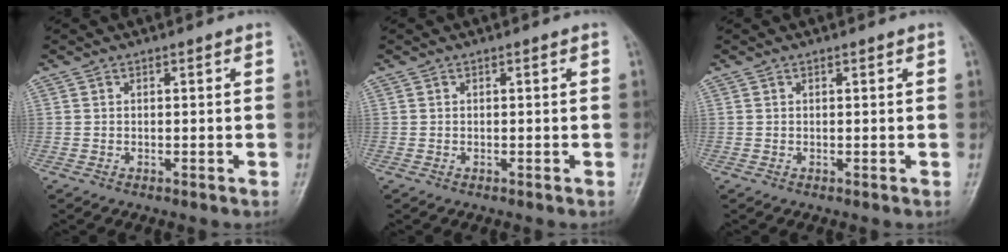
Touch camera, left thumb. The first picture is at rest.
{"total": 0.0}
{"total": 0.0}